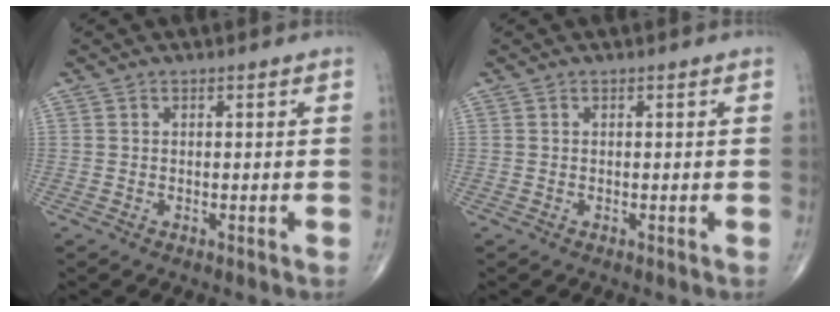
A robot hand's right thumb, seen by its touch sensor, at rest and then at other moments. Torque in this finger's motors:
{"motor_torque": [0.00, 0.00, 0.00, 0.00, 0.00]}